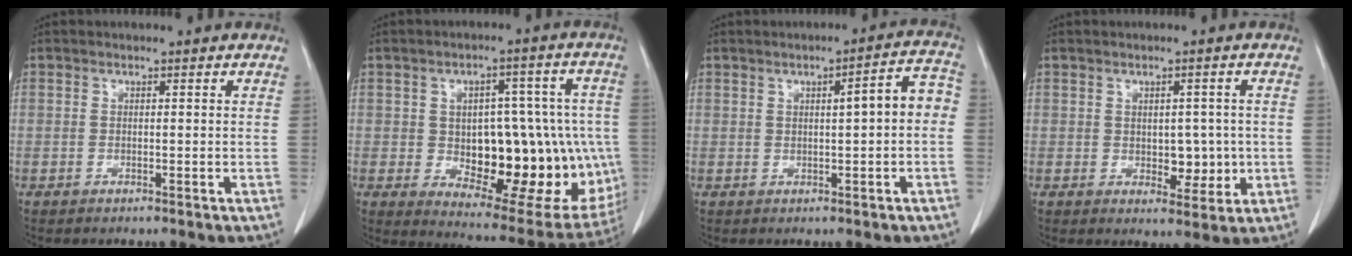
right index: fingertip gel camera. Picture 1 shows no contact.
{"total": 23.2, "force": [-3.2, 10.8, 20.3], "torque": [-0.232, 0.021, -0.012]}
{"total": 5.5, "force": [0.2, 1.0, 5.4], "torque": [-0.068, 0.024, -0.001]}
{"total": 4.6, "force": [-0.3, 2.8, 3.6], "torque": [-0.039, 0.002, 0.003]}